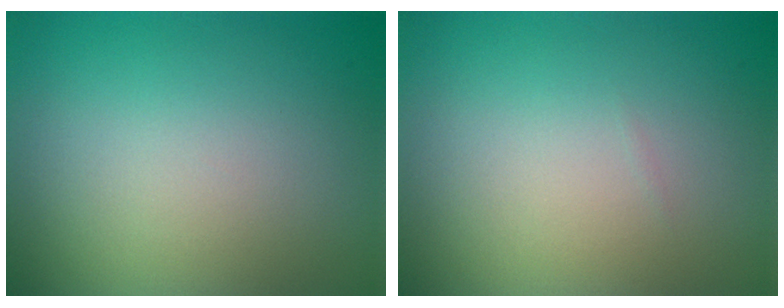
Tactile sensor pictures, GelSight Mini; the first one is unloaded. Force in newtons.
{"total": 0.0}